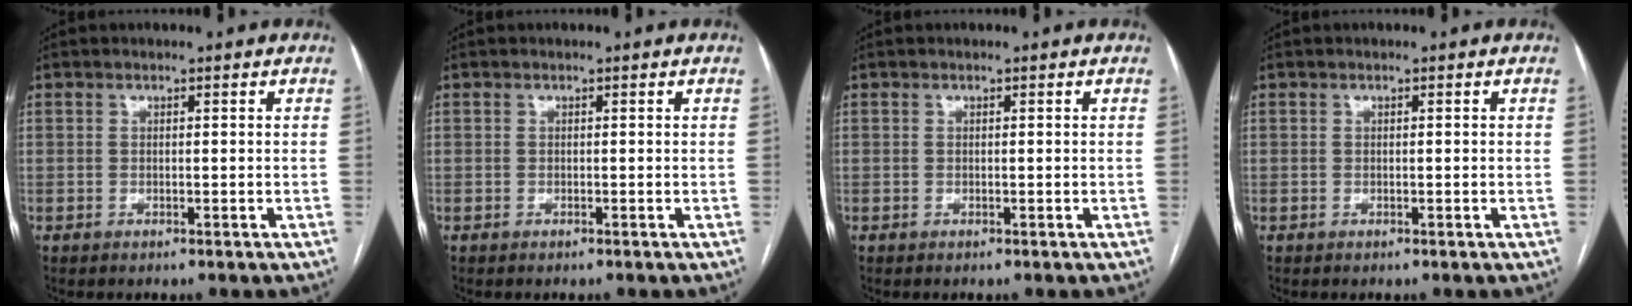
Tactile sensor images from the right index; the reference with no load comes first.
{"total": 0.0}
{"total": 0.0}
{"total": 0.0}